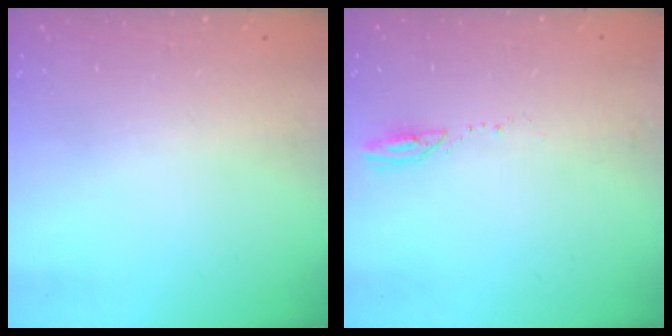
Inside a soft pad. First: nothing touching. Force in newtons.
{"total": 2.6, "press": 2.6, "slide": 0.3}